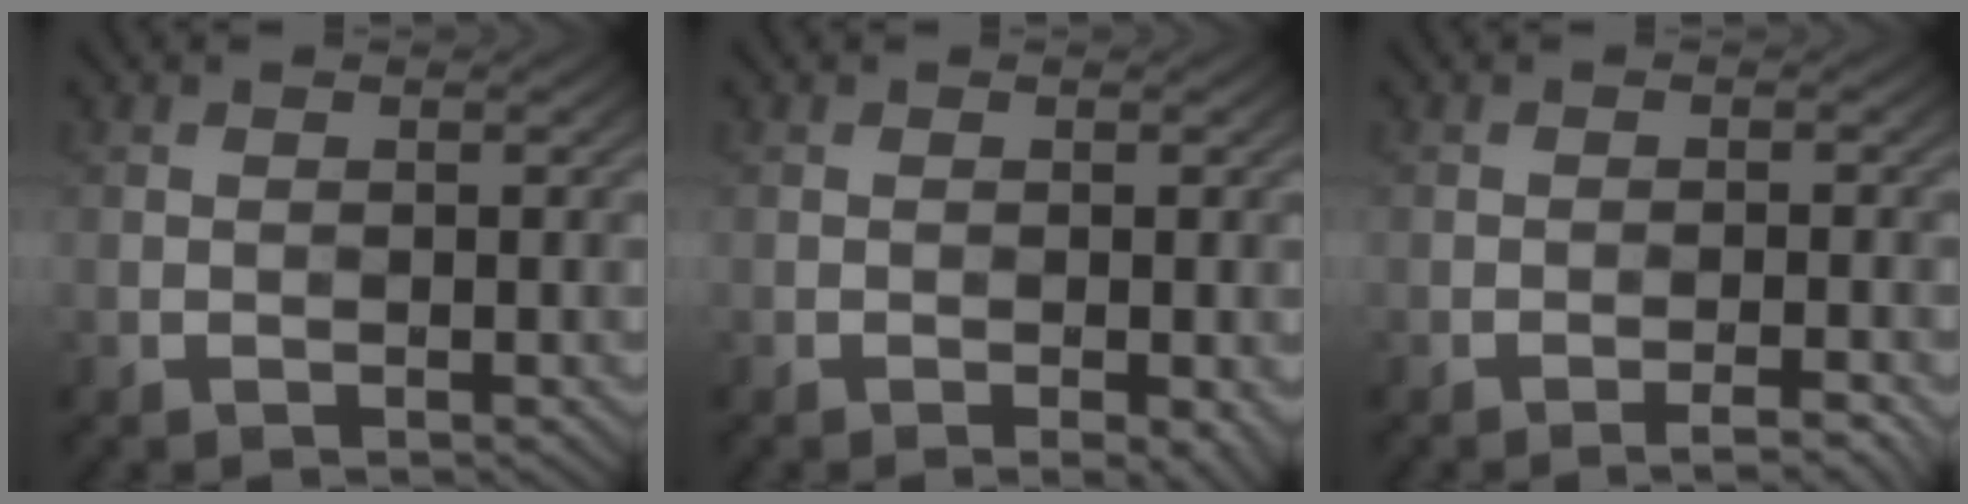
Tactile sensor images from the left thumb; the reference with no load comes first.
{"total": 1.6, "force": [-0.5, 0.2, 1.5], "torque": [-0.021, -0.001, -0.006]}
{"total": 2.5, "force": [-1.5, 0.2, 2.0], "torque": [-0.029, 0.011, -0.028]}